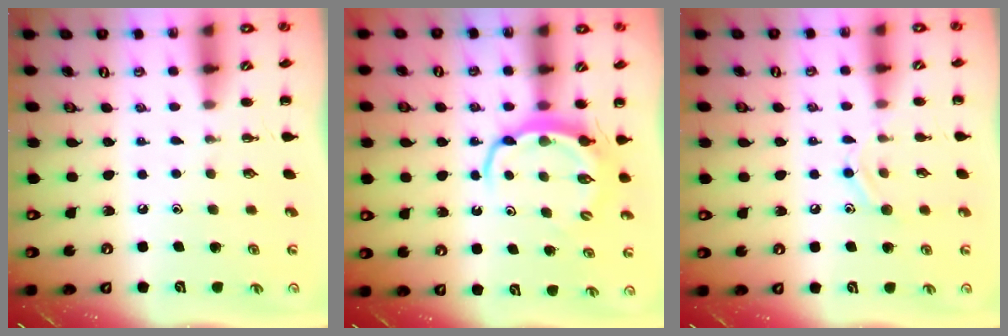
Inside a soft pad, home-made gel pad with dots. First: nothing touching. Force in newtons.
{"total": 6.2, "press": 6.2, "slide": 0.5}
{"total": 8.5, "press": 8.4, "slide": 1.3}